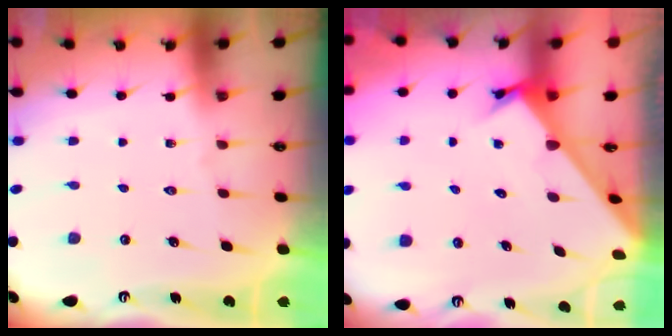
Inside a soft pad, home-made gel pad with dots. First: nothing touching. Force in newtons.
{"total": 2.1, "press": 2.1, "slide": 0.1}